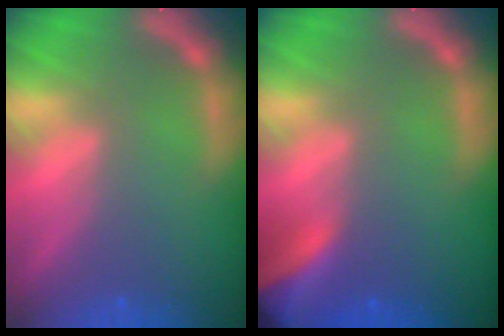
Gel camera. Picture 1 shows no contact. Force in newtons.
{"total": 8.4}